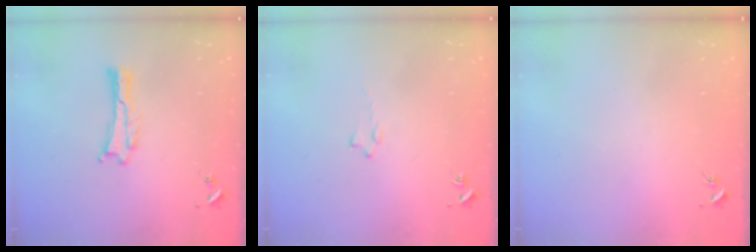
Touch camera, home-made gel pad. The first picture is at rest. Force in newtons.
{"total": 0.8, "press": 0.7, "slide": 0.2}
{"total": 0.0}